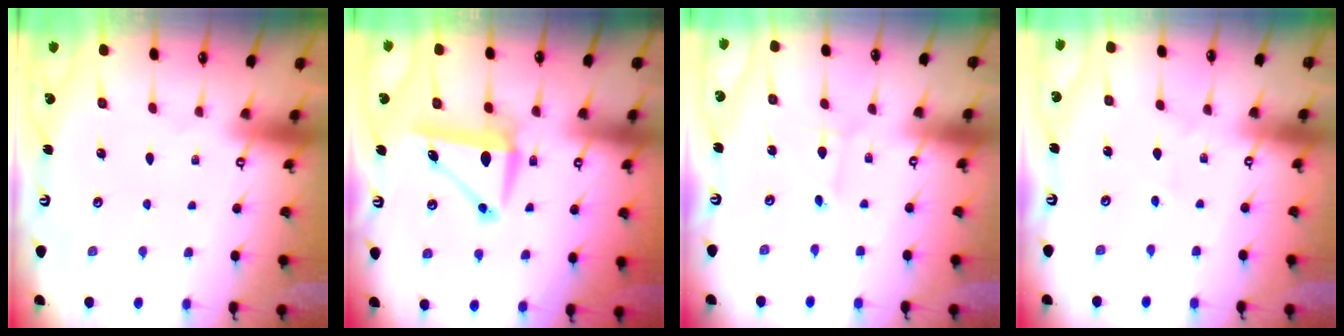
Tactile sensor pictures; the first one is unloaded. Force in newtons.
{"total": 8.2, "press": 7.6, "slide": 2.9}
{"total": 1.9, "press": 1.9, "slide": 0.2}
{"total": 2.3, "press": 2.2, "slide": 0.7}